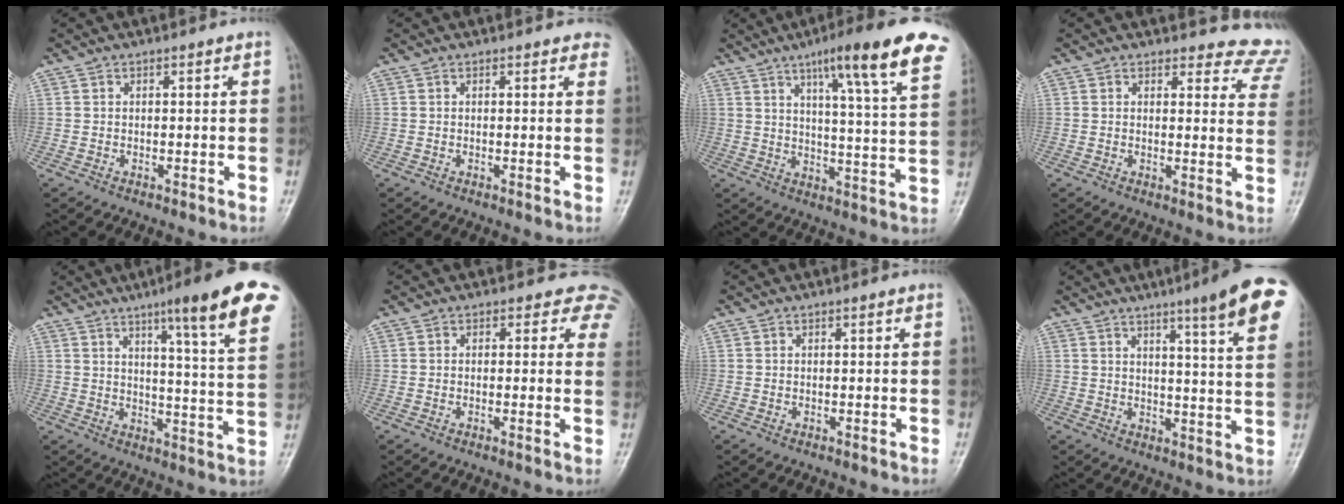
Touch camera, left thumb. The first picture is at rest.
{"total": 2.7, "force": [2.3, 1.2, 0.9], "torque": [0.013, -0.006, 0.007]}
{"total": 19.5, "force": [11.5, 2.3, 15.5], "torque": [-0.199, -0.035, 0.151]}
{"total": 10.8, "force": [10.3, 3.2, -0.5], "torque": [0.067, -0.087, 0.074]}
{"total": 18.3, "force": [10.6, 1.5, 14.8], "torque": [-0.180, -0.046, 0.133]}
{"total": 4.8, "force": [3.3, 3.1, 1.4], "torque": [0.022, -0.007, 0.007]}
{"total": 0.0}
{"total": 15.3, "force": [8.6, 1.3, 12.6], "torque": [-0.147, -0.037, 0.098]}